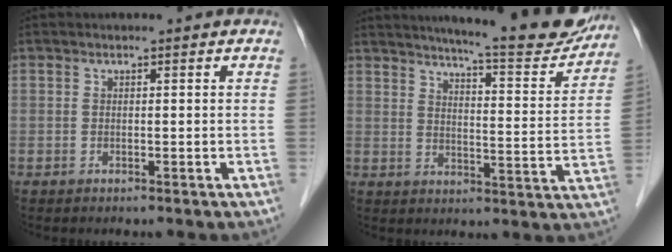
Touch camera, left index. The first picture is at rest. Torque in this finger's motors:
{"motor_torque": [-0.32, -0.52, 0.61, 0.13]}